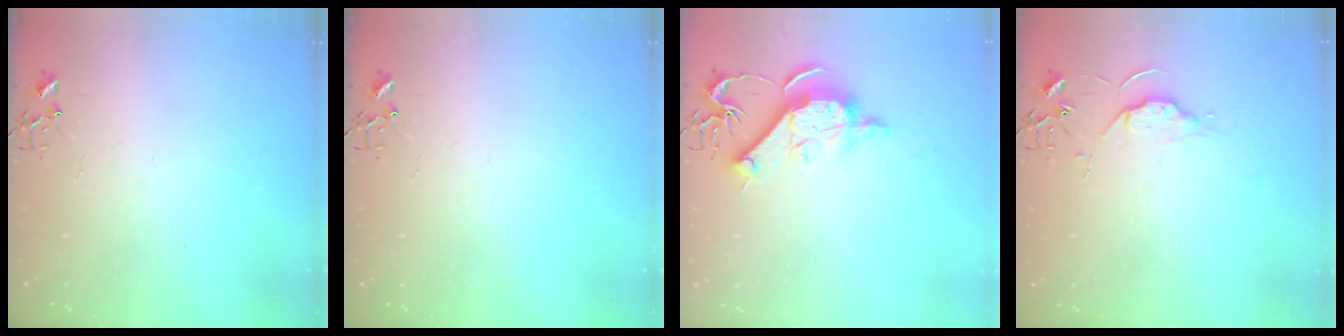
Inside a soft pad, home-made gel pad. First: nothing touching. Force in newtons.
{"total": 0.0}
{"total": 11.7, "press": 11.7, "slide": 0.6}
{"total": 5.7, "press": 5.6, "slide": 0.8}